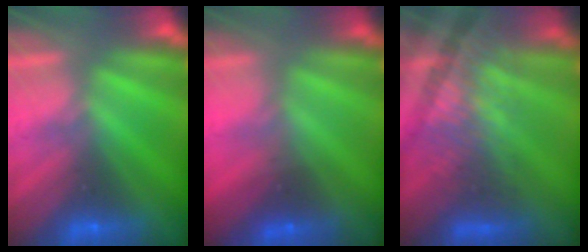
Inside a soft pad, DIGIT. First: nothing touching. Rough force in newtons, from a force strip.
{"total": 1.6}
{"total": 3.7}